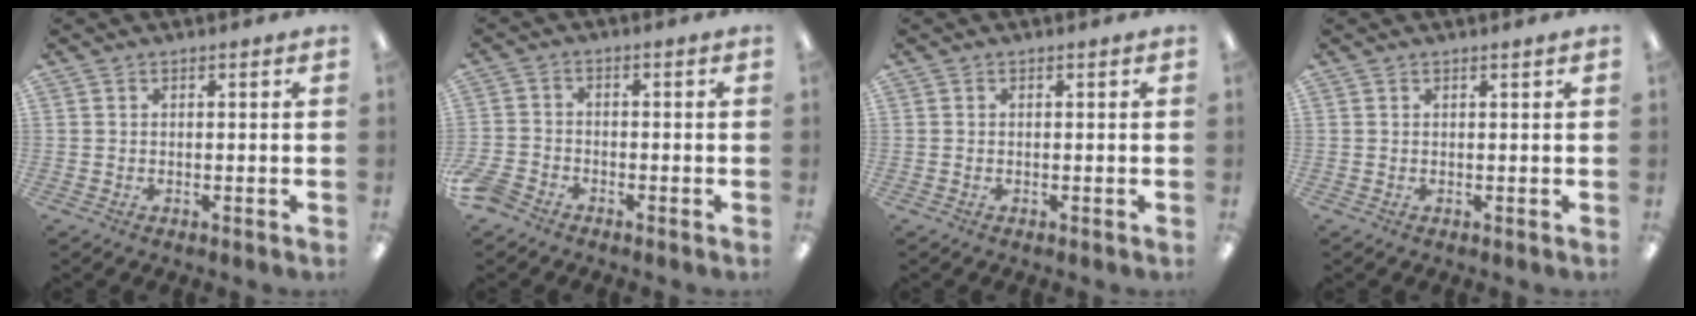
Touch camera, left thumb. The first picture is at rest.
{"total": 4.2, "force": [-3.3, 2.0, 1.5], "torque": [-0.047, 0.010, -0.068]}
{"total": 0.0}
{"total": 0.5, "force": [0.4, -0.1, 0.3], "torque": [-0.005, -0.001, 0.007]}